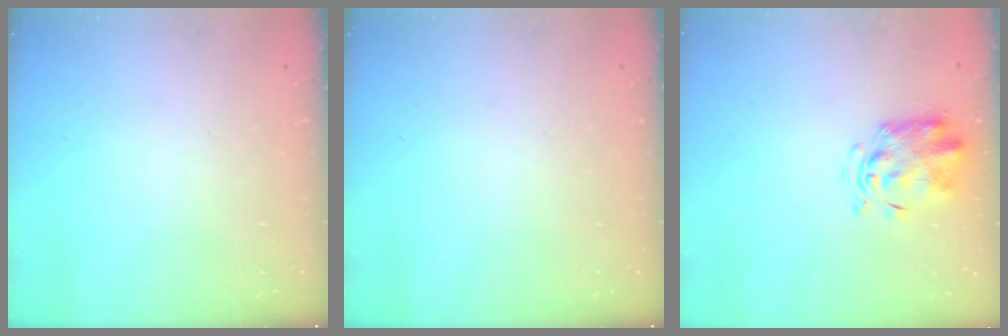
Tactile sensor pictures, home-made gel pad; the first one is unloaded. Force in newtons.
{"total": 0.0}
{"total": 3.9, "press": 3.9, "slide": 0.6}